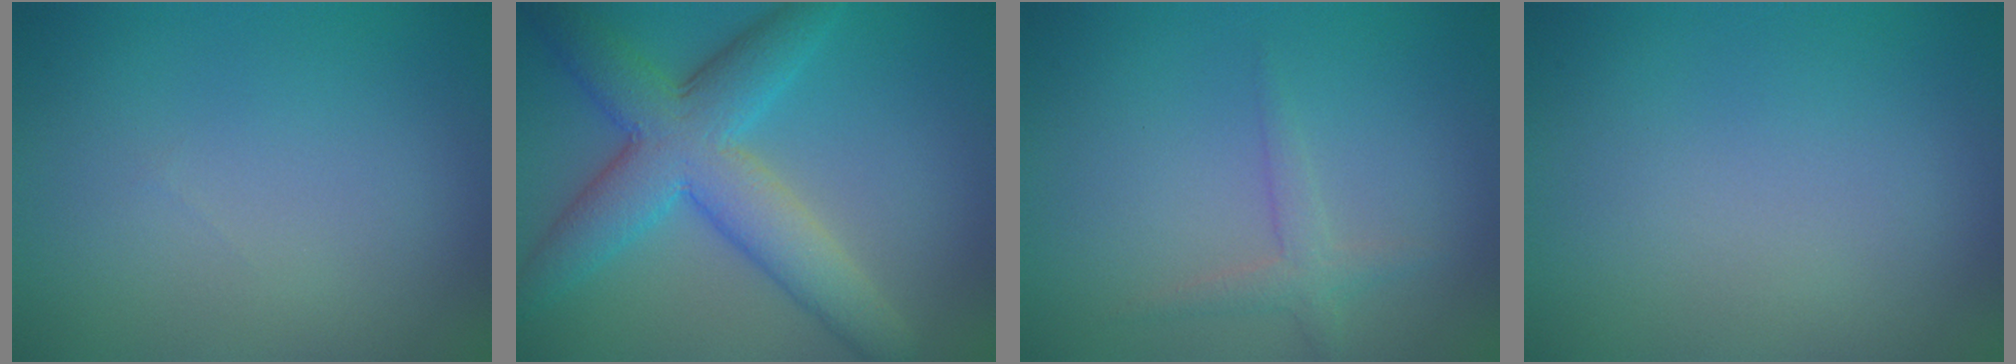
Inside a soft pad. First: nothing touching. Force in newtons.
{"total": 7.5, "press": 7.5, "slide": 0.2}
{"total": 1.6, "press": 1.6, "slide": 0.0}
{"total": 0.0}